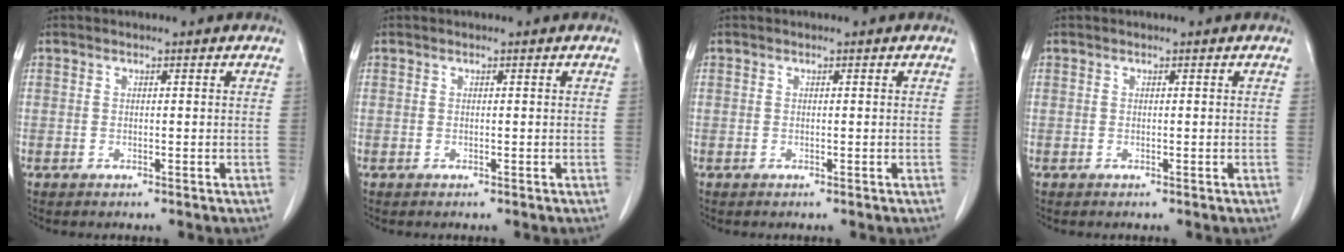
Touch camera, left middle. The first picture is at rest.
{"total": 0.0}
{"total": 0.0}
{"total": 0.0}